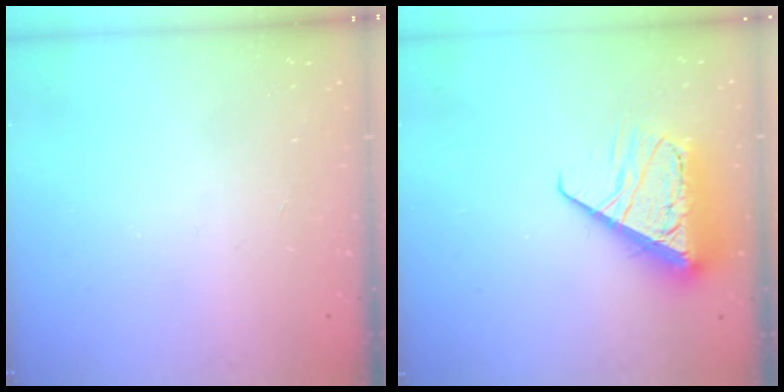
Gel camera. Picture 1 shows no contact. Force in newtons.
{"total": 10.7, "press": 10.6, "slide": 1.3}